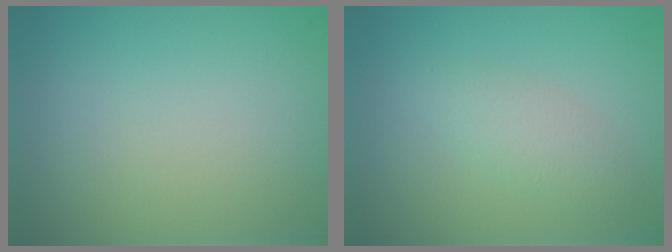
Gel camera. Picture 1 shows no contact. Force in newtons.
{"total": 1.9, "press": 1.9, "slide": 0.1}